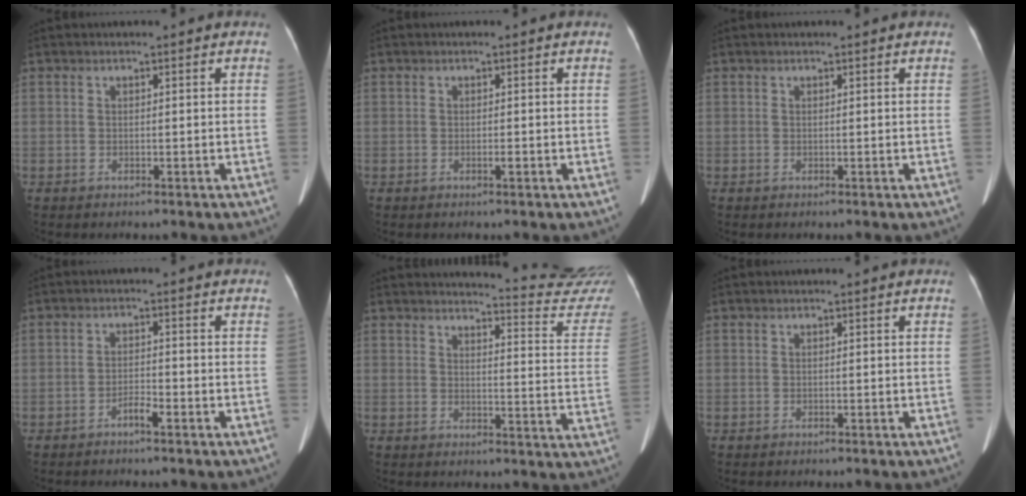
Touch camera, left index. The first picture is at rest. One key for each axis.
{"total": 0.5, "fx": -0.1, "fy": 0.0, "fz": 0.5, "tx": -0.009, "ty": 0.000, "tz": -0.003}
{"total": 0.9, "fx": 0.9, "fy": 0.1, "fz": 0.2, "tx": -0.009, "ty": 0.003, "tz": 0.006}
{"total": 2.1, "fx": -1.5, "fy": 0.2, "fz": 1.4, "tx": -0.027, "ty": 0.001, "tz": -0.029}
{"total": 17.2, "fx": 17.1, "fy": -0.5, "fz": 2.1, "tx": -0.009, "ty": -0.138, "tz": 0.161}
{"total": 0.0}